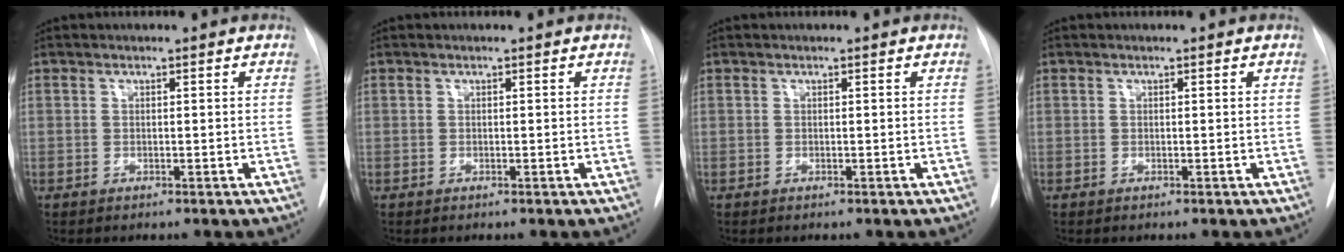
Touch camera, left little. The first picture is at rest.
{"total": 0.0}
{"total": 0.0}
{"total": 0.0}